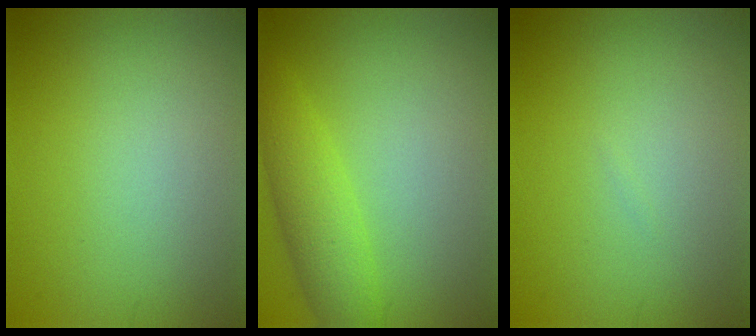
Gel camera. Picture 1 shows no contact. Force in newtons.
{"total": 3.6, "press": 3.6, "slide": 0.1}
{"total": 0.0}